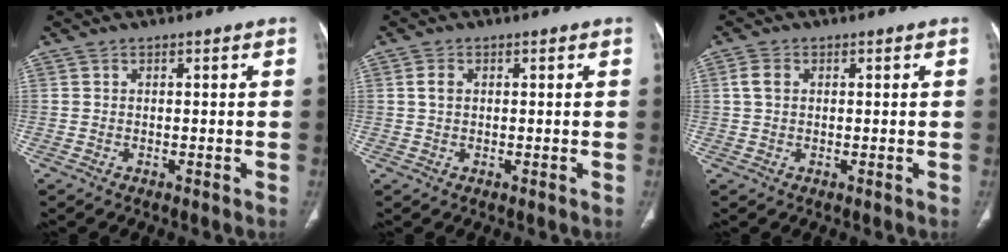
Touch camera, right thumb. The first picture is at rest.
{"total": 2.0, "force": [0.5, 1.4, 1.4], "torque": [-0.026, 0.002, 0.010]}
{"total": 2.7, "force": [0.6, 1.9, 1.9], "torque": [-0.037, 0.005, 0.013]}